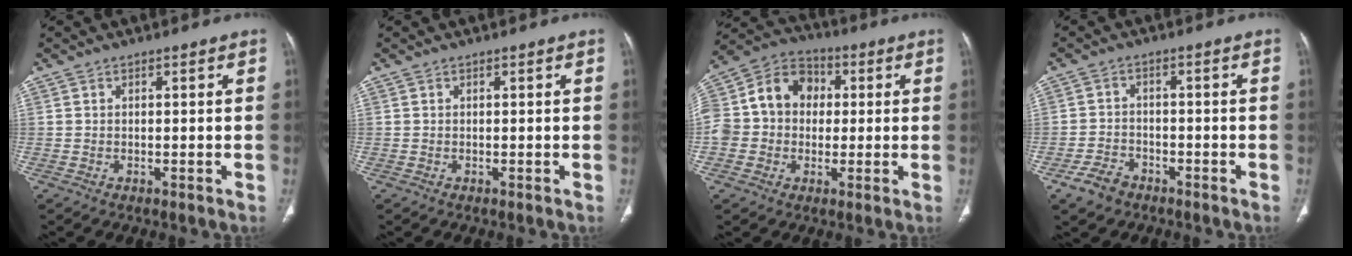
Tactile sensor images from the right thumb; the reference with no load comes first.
{"total": 0.0}
{"total": 14.9, "force": [0.9, 12.7, 7.7], "torque": [-0.132, 0.043, 0.010]}
{"total": 4.9, "force": [-3.2, 3.1, 1.8], "torque": [-0.034, 0.019, -0.056]}